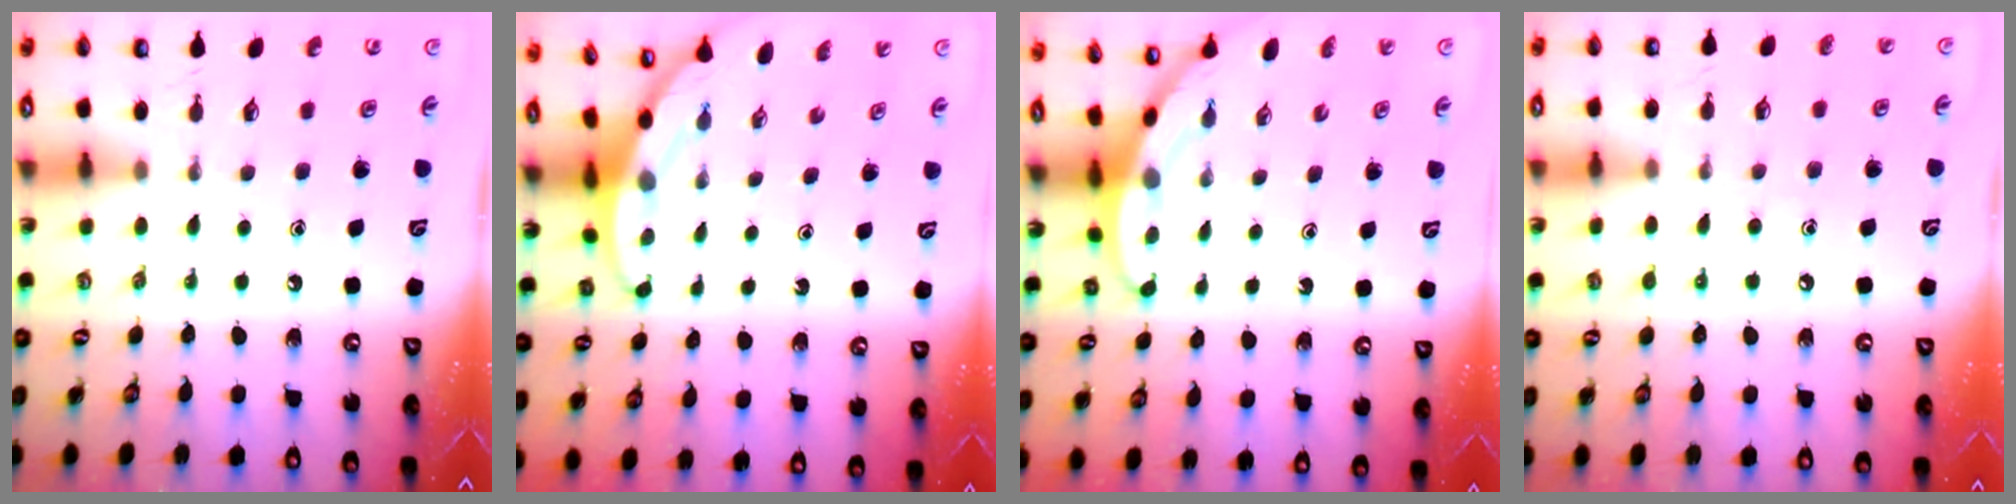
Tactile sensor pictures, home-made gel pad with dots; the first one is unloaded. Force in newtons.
{"total": 3.4, "press": 3.4, "slide": 0.2}
{"total": 3.1, "press": 3.1, "slide": 0.1}
{"total": 7.1, "press": 7.1, "slide": 0.8}